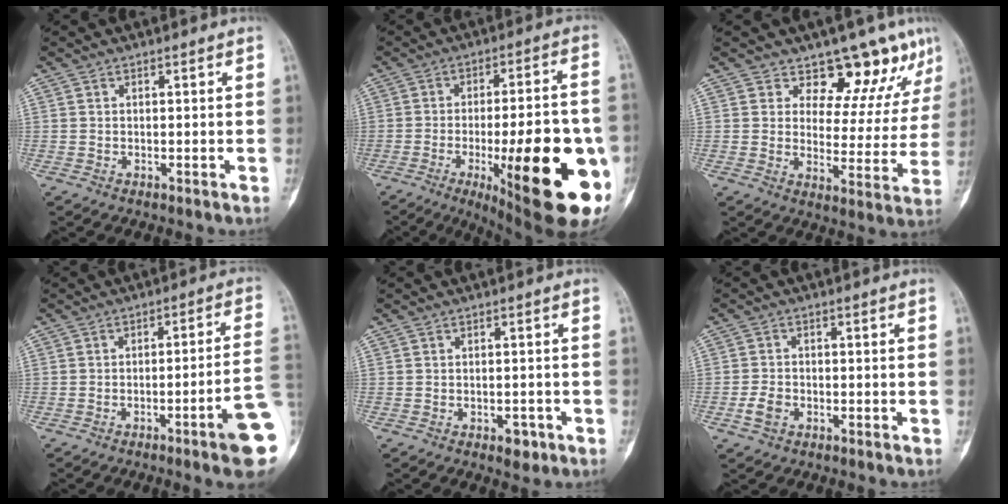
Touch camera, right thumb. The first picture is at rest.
{"total": 27.9, "force": [-7.9, 8.1, 25.5], "torque": [-0.292, 0.000, -0.092]}
{"total": 11.8, "force": [9.3, 5.4, 4.7], "torque": [-0.019, -0.066, 0.113]}
{"total": 11.0, "force": [-4.4, 0.3, 10.1], "torque": [-0.126, 0.024, -0.063]}
{"total": 2.8, "force": [-1.4, 1.6, 1.9], "torque": [-0.012, 0.008, -0.013]}
{"total": 3.2, "force": [-1.4, 2.3, 1.9], "torque": [-0.035, 0.008, -0.027]}